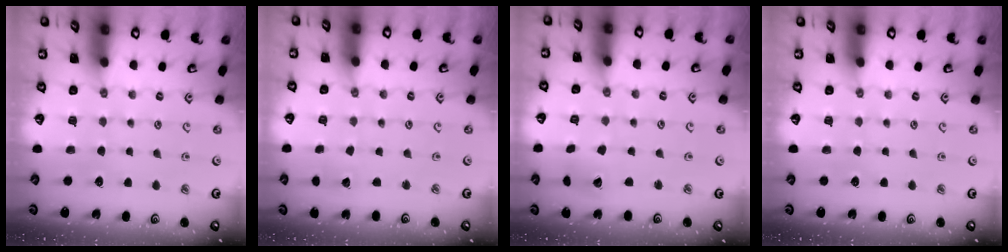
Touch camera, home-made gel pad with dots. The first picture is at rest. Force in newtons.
{"total": 1.9, "press": 1.9, "slide": 0.3}
{"total": 3.7, "press": 3.7, "slide": 0.5}
{"total": 0.0}